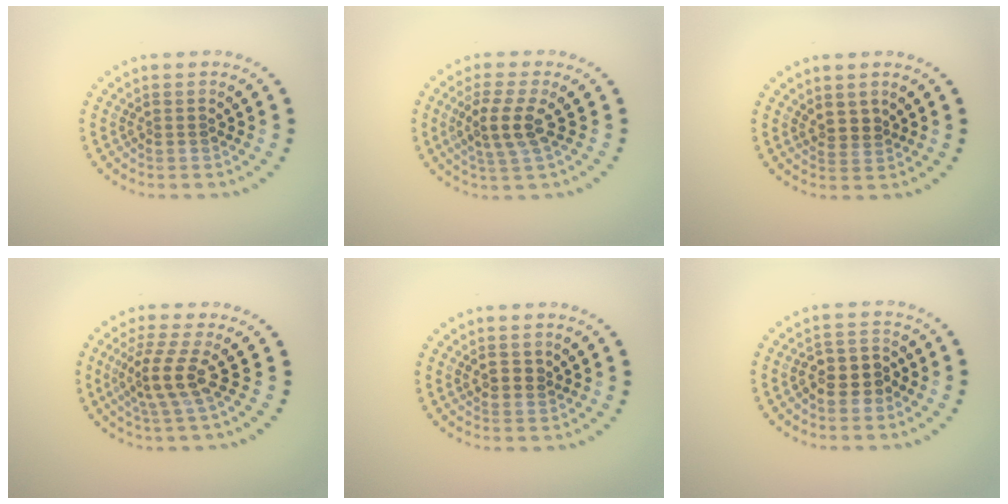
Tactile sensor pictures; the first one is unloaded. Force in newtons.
{"total": 3.2, "press": 2.9, "slide": 1.5}
{"total": 1.5, "press": 1.2, "slide": 1.0}
{"total": 3.4, "press": 2.6, "slide": 2.2}
{"total": 1.0, "press": 0.9, "slide": 0.4}
{"total": 2.9, "press": 2.7, "slide": 1.0}